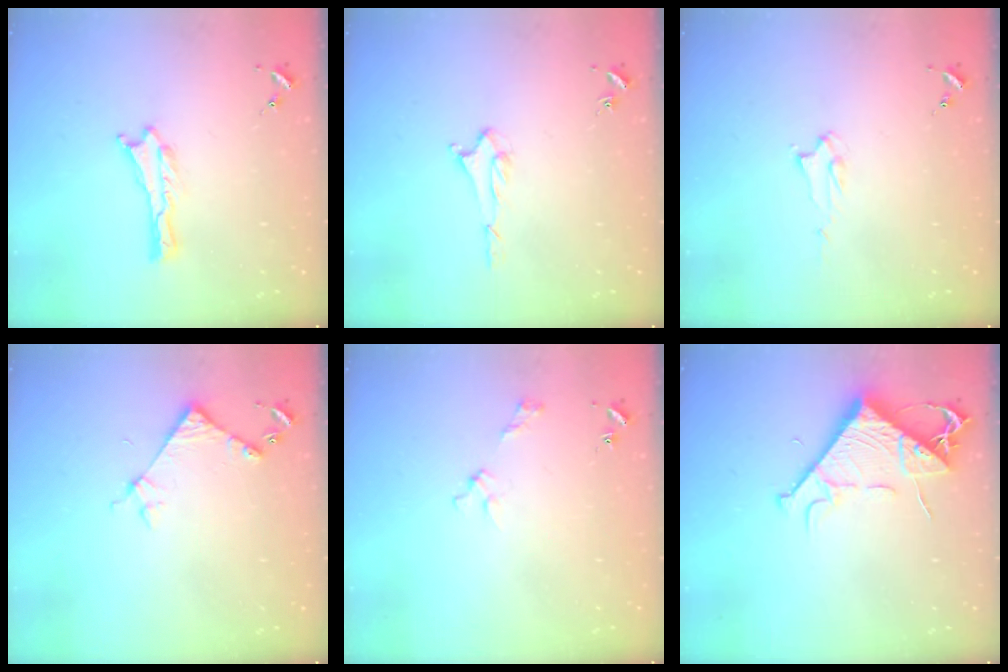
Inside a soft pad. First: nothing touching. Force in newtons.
{"total": 1.5, "press": 1.5, "slide": 0.2}
{"total": 2.0, "press": 2.0, "slide": 0.2}
{"total": 4.4, "press": 4.4, "slide": 0.4}
{"total": 2.7, "press": 2.6, "slide": 0.3}
{"total": 8.2, "press": 8.1, "slide": 1.1}